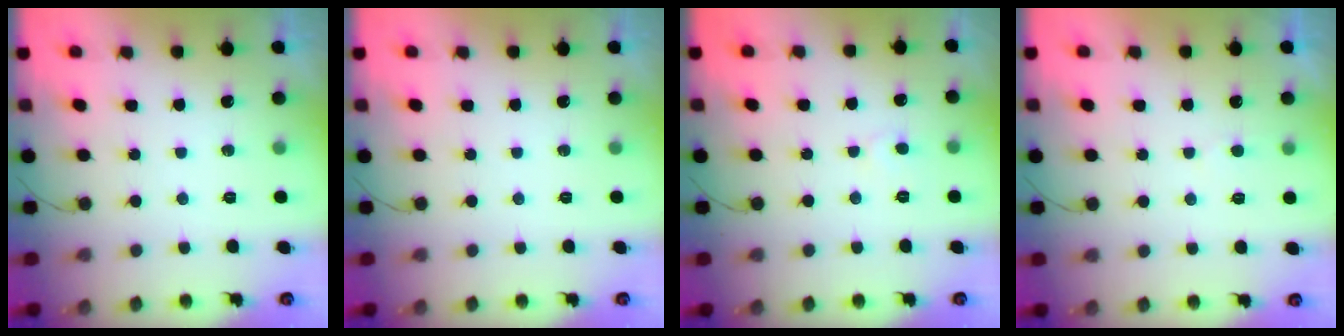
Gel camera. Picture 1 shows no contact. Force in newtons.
{"total": 0.0}
{"total": 3.7, "press": 3.7, "slide": 0.5}
{"total": 3.0, "press": 3.0, "slide": 0.2}